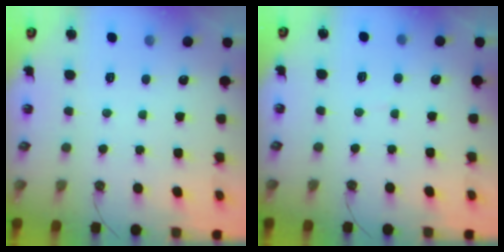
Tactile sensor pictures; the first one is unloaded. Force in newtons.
{"total": 1.9, "press": 1.9, "slide": 0.2}